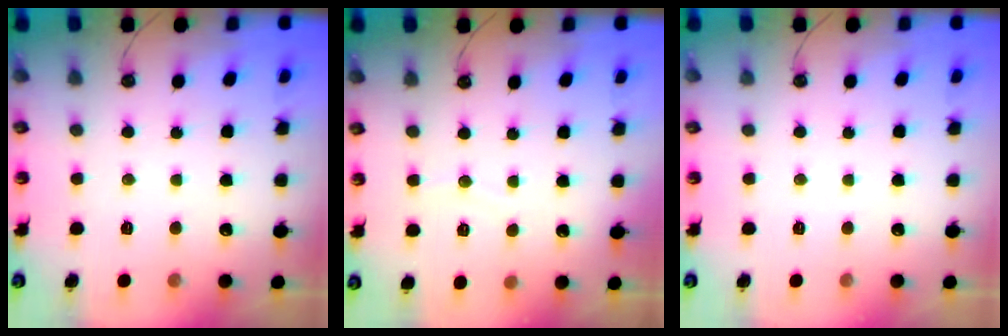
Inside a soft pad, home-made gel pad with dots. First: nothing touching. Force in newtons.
{"total": 2.3, "press": 2.3, "slide": 0.2}
{"total": 0.0}